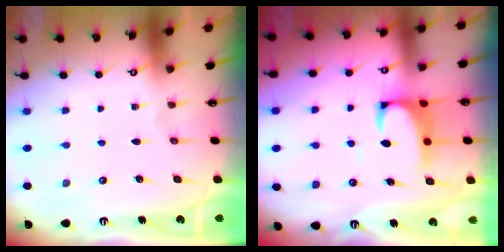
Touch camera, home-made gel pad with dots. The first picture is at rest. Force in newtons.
{"total": 2.3, "press": 2.1, "slide": 1.0}